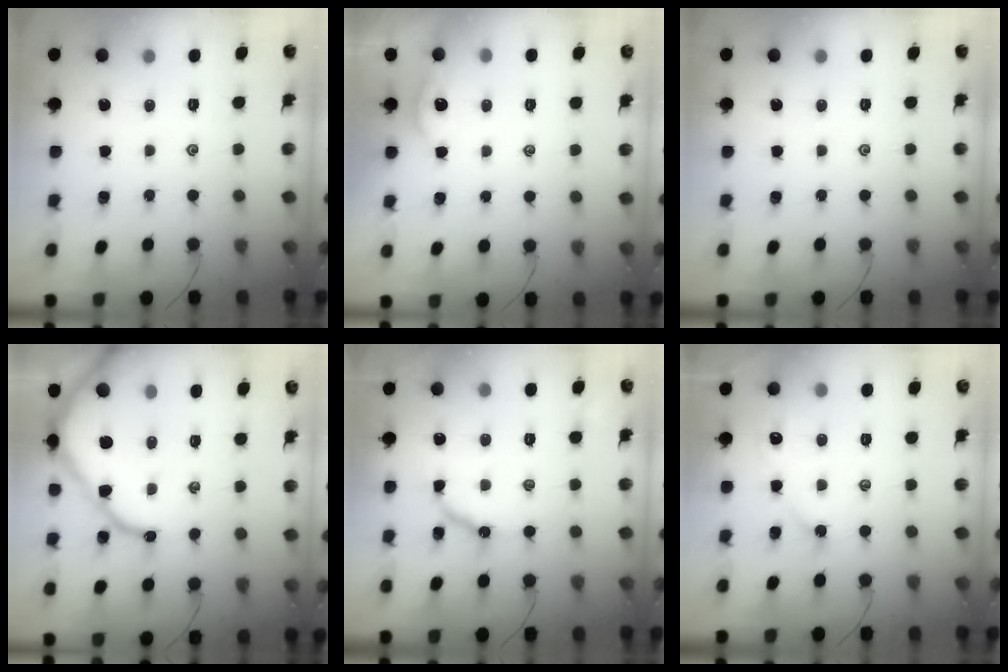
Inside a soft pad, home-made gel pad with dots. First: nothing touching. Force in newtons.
{"total": 2.2, "press": 2.2, "slide": 0.3}
{"total": 0.0}
{"total": 13.2, "press": 13.1, "slide": 1.5}
{"total": 9.9, "press": 9.9, "slide": 0.7}
{"total": 2.9, "press": 2.9, "slide": 0.5}